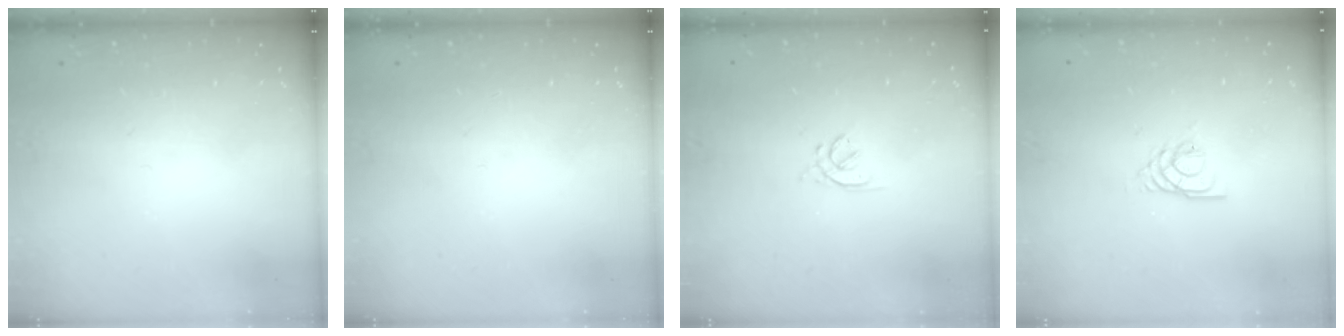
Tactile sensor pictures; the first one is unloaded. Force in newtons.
{"total": 0.0}
{"total": 2.5, "press": 2.4, "slide": 0.6}
{"total": 2.5, "press": 2.4, "slide": 0.4}